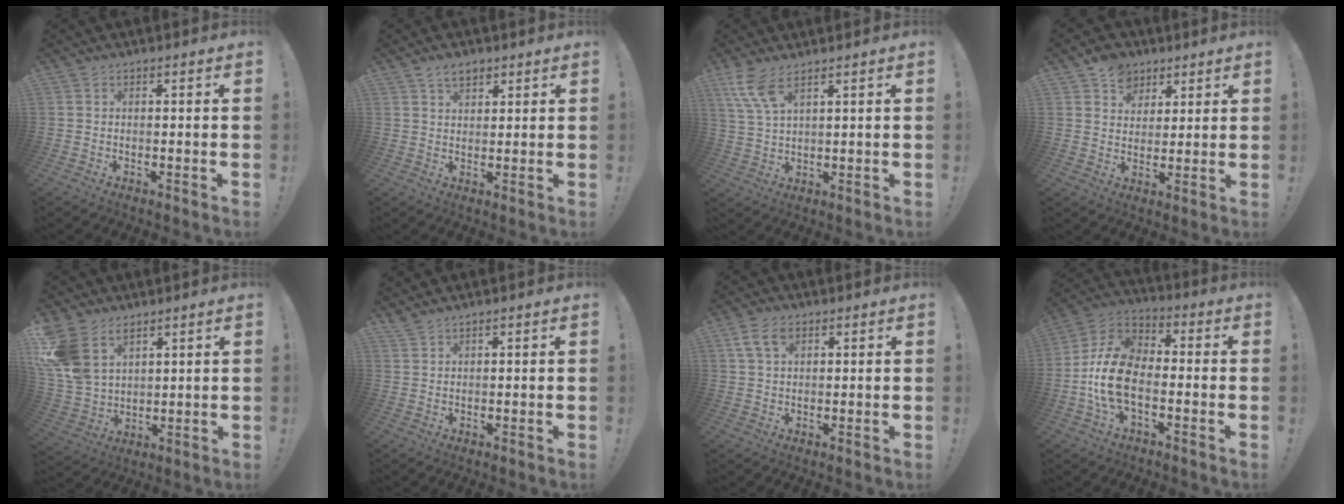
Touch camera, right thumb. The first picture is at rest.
{"total": 4.7, "force": [3.0, 2.7, 2.3], "torque": [-0.032, -0.011, 0.054]}
{"total": 8.0, "force": [5.1, 2.3, 5.7], "torque": [-0.117, -0.017, 0.099]}
{"total": 7.9, "force": [4.6, 6.2, 1.8], "torque": [-0.021, -0.029, 0.090]}
{"total": 12.4, "force": [6.9, 8.3, 6.1], "torque": [-0.134, -0.043, 0.138]}
{"total": 2.1, "force": [2.0, 0.1, 0.7], "torque": [-0.015, -0.009, 0.038]}
{"total": 6.2, "force": [3.0, 3.6, 4.0], "torque": [-0.076, 0.000, 0.060]}
{"total": 14.7, "force": [-4.0, 8.7, 11.1], "torque": [-0.227, 0.029, -0.065]}